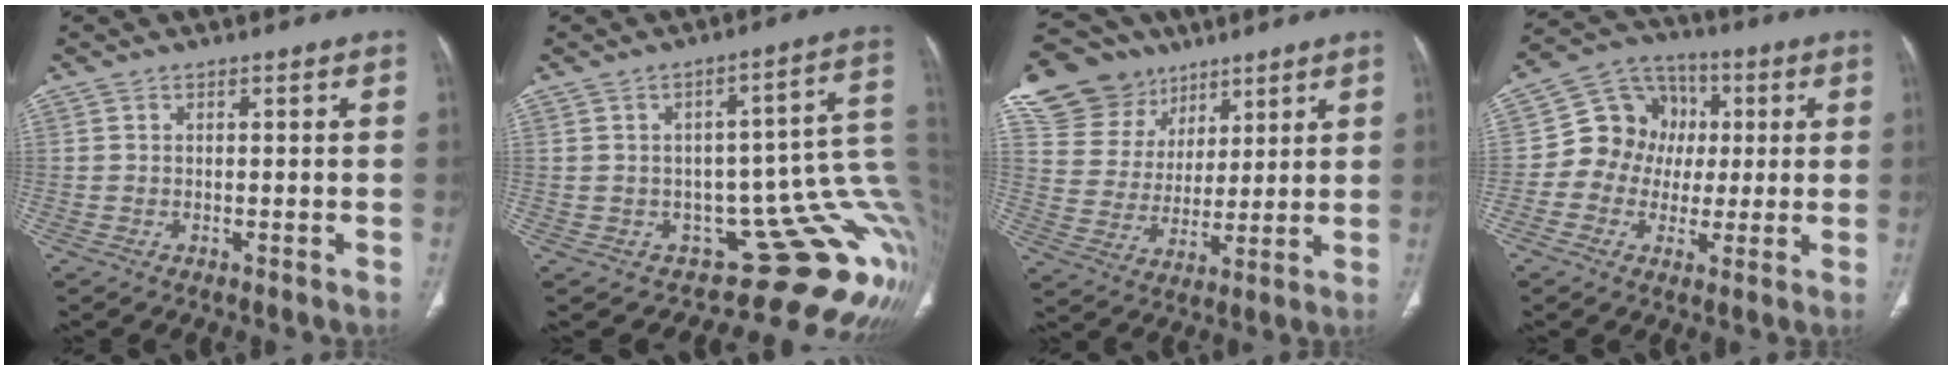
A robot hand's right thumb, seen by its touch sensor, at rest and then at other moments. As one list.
[{"total": 19.3, "force": [-2.0, 9.6, 16.5], "torque": [-0.130, 0.037, -0.014]}, {"total": 17.4, "force": [10.4, 13.1, 4.6], "torque": [-0.054, -0.007, 0.203]}, {"total": 11.9, "force": [0.2, 10.9, 4.9], "torque": [-0.040, 0.026, -0.006]}]